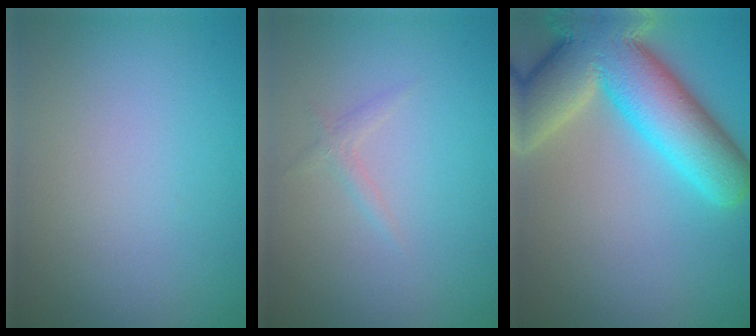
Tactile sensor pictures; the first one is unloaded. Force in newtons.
{"total": 0.8, "press": 0.8, "slide": 0.0}
{"total": 12.0, "press": 12.0, "slide": 0.9}